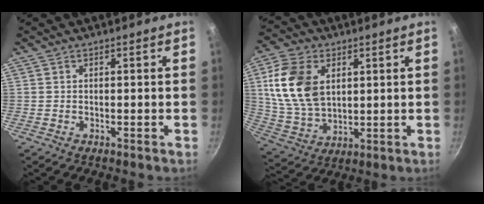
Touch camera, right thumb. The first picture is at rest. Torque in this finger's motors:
{"motor_torque": [1.78, 1.91, 1.79, 0.02, 0.49]}